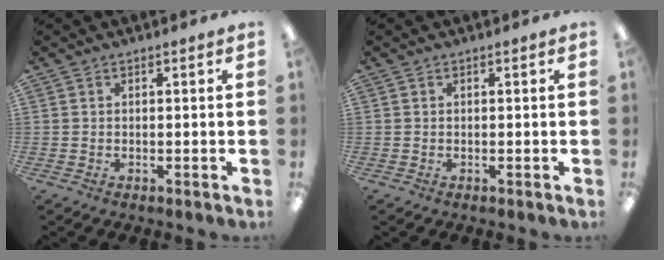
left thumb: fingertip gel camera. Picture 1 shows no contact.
{"total": 0.0}